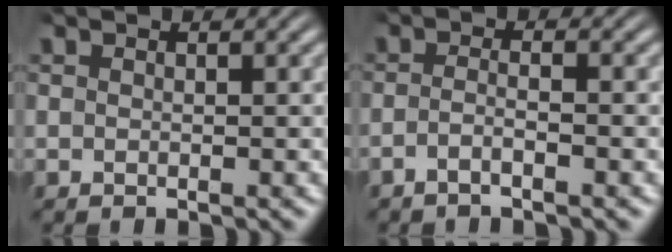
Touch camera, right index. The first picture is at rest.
{"total": 2.3, "force": [-1.8, 0.0, 1.4], "torque": [-0.035, -0.012, -0.029]}